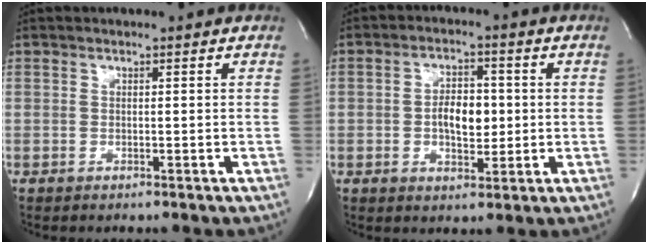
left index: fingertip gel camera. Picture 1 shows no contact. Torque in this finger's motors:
{"motor_torque": [0.03, 0.01, 0.21, 0.08]}